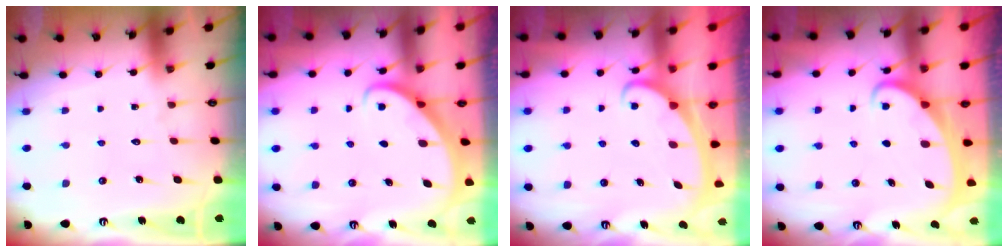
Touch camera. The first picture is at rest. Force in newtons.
{"total": 2.8, "press": 2.8, "slide": 0.2}
{"total": 2.4, "press": 2.4, "slide": 0.3}
{"total": 2.1, "press": 2.1, "slide": 0.4}